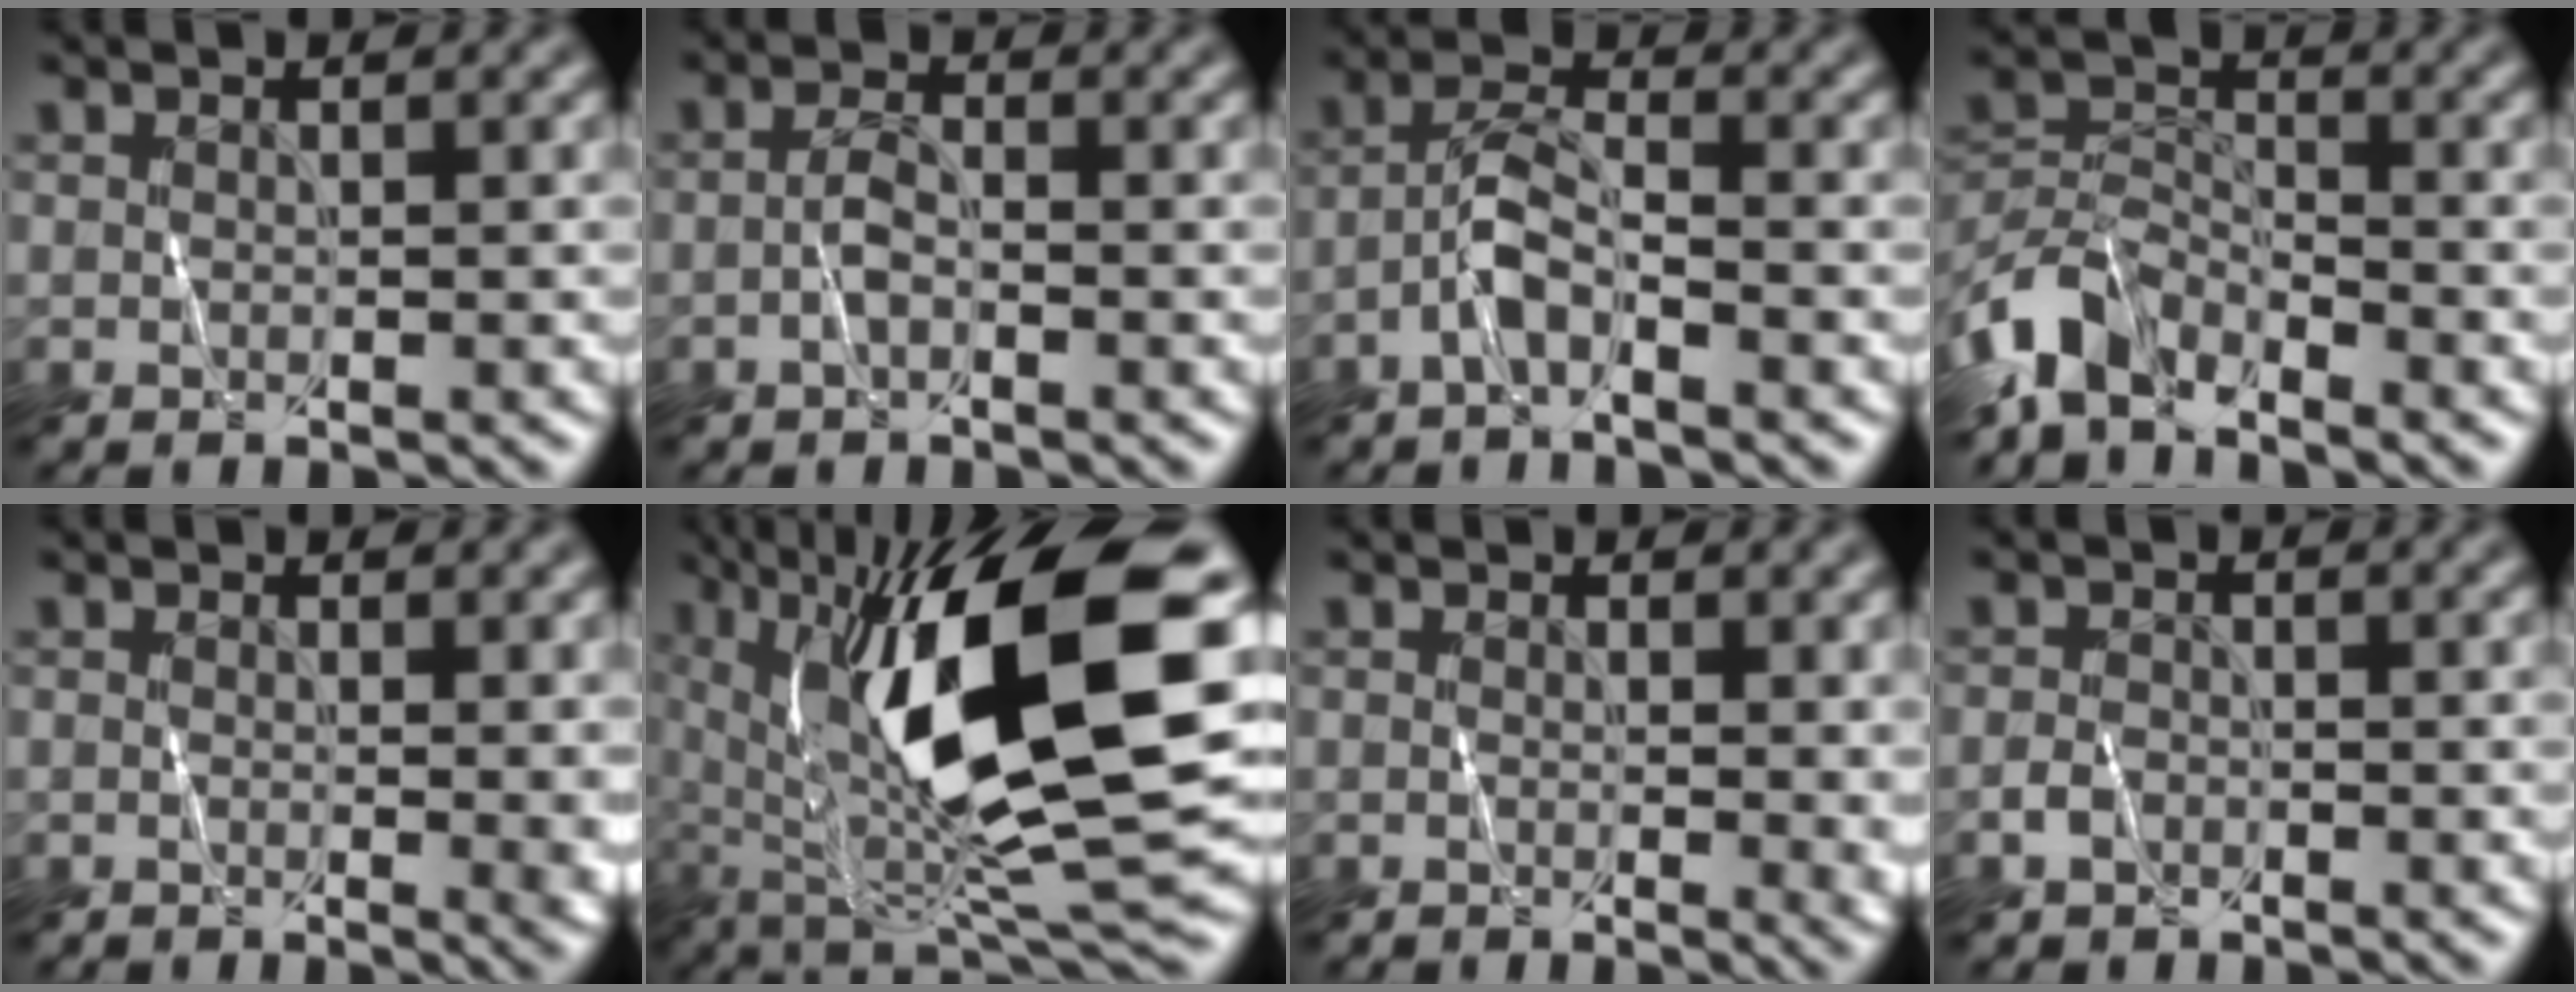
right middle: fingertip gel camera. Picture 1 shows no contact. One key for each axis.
{"total": 1.8, "fx": -0.8, "fy": 0.6, "fz": 1.4, "tx": -0.030, "ty": 0.005, "tz": -0.019}
{"total": 3.1, "fx": -1.9, "fy": 0.9, "fz": 2.3, "tx": -0.047, "ty": 0.012, "tz": -0.043}
{"total": 5.3, "fx": -4.4, "fy": 2.2, "fz": 1.9, "tx": -0.038, "ty": 0.000, "tz": -0.099}
{"total": 2.7, "fx": 0.2, "fy": 0.8, "fz": 2.6, "tx": -0.025, "ty": -0.001, "tz": 0.002}
{"total": 16.9, "fx": 3.3, "fy": 4.9, "fz": 15.9, "tx": -0.273, "ty": 0.002, "tz": 0.053}
{"total": 2.5, "fx": 0.2, "fy": 1.0, "fz": 2.3, "tx": -0.022, "ty": -0.002, "tz": 0.002}
{"total": 1.5, "fx": -1.0, "fy": 1.0, "fz": 0.6, "tx": -0.009, "ty": 0.004, "tz": -0.022}